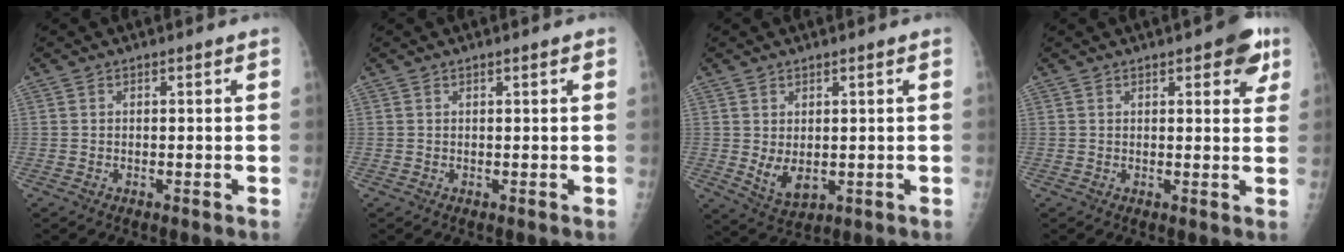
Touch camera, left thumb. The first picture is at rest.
{"total": 0.7, "force": [0.4, 0.1, 0.5], "torque": [-0.007, 0.001, 0.005]}
{"total": 5.0, "force": [0.0, 3.1, 4.0], "torque": [-0.060, -0.012, 0.016]}
{"total": 6.4, "force": [3.3, 2.6, 4.9], "torque": [-0.032, -0.009, 0.031]}